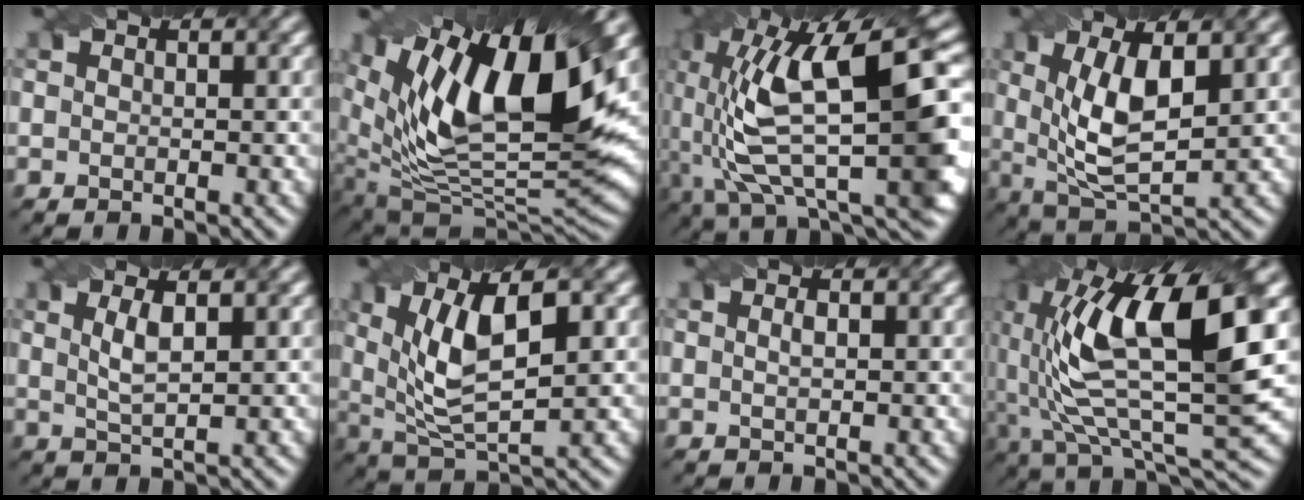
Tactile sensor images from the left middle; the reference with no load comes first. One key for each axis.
{"total": 15.2, "fx": 6.7, "fy": 6.3, "fz": 12.1, "tx": -0.227, "ty": 0.010, "tz": 0.115}
{"total": 13.9, "fx": 1.5, "fy": 5.2, "fz": 12.8, "tx": -0.238, "ty": 0.012, "tz": 0.032}
{"total": 6.8, "fx": 1.1, "fy": 2.6, "fz": 6.1, "tx": -0.125, "ty": -0.007, "tz": 0.023}
{"total": 2.4, "fx": 0.8, "fy": 0.7, "fz": 2.2, "tx": -0.044, "ty": -0.001, "tz": 0.019}
{"total": 8.0, "fx": 1.8, "fy": 3.2, "fz": 7.1, "tx": -0.143, "ty": -0.001, "tz": 0.032}
{"total": 0.9, "fx": 0.1, "fy": 0.3, "fz": 0.8, "tx": -0.017, "ty": 0.002, "tz": 0.004}
{"total": 14.2, "fx": 3.1, "fy": 5.0, "fz": 12.9, "tx": -0.252, "ty": 0.001, "tz": 0.056}